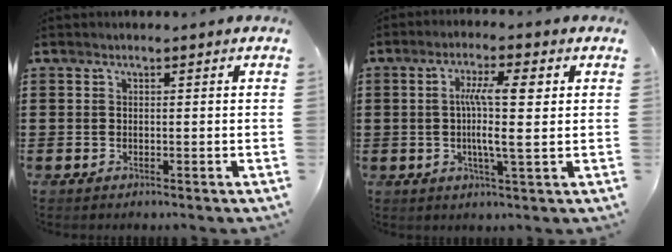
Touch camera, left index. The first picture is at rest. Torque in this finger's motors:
{"motor_torque": [0.63, -0.15, 0.43, 0.13]}